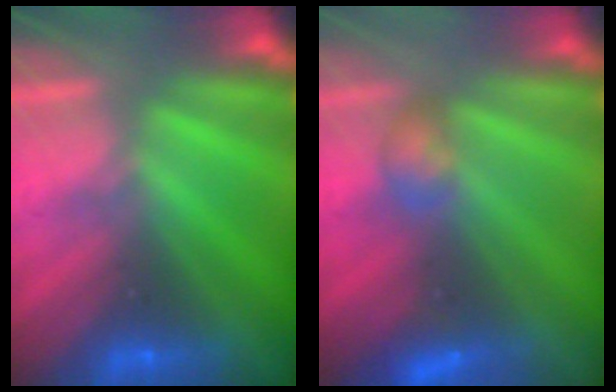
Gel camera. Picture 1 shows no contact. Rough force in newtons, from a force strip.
{"total": 2.9}